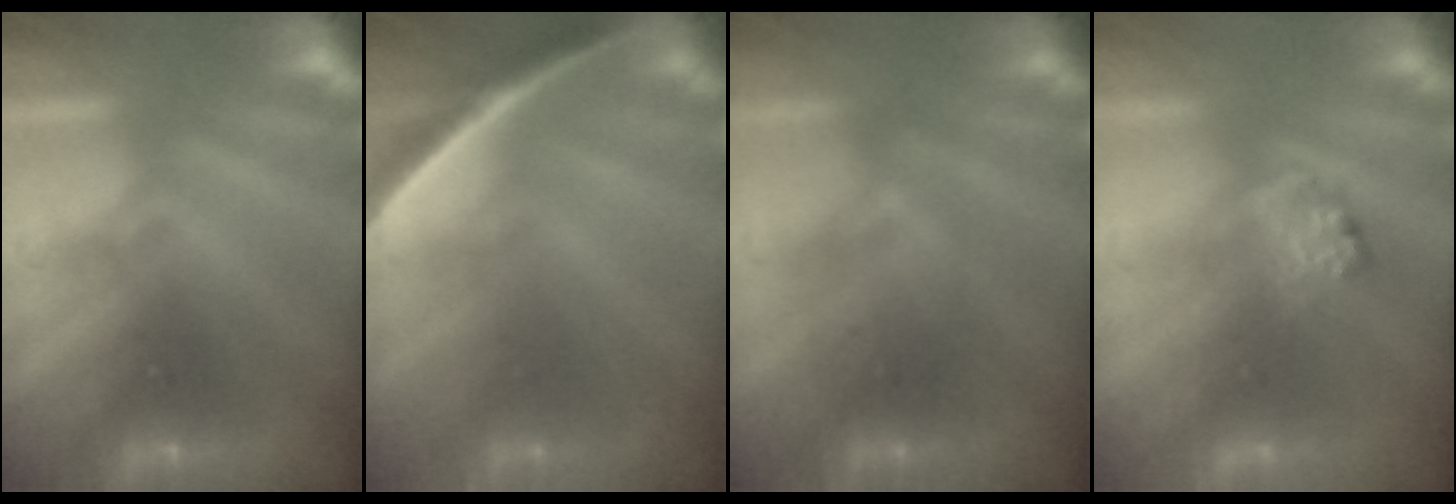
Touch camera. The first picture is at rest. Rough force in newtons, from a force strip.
{"total": 1.8}
{"total": 2.2}
{"total": 2.3}